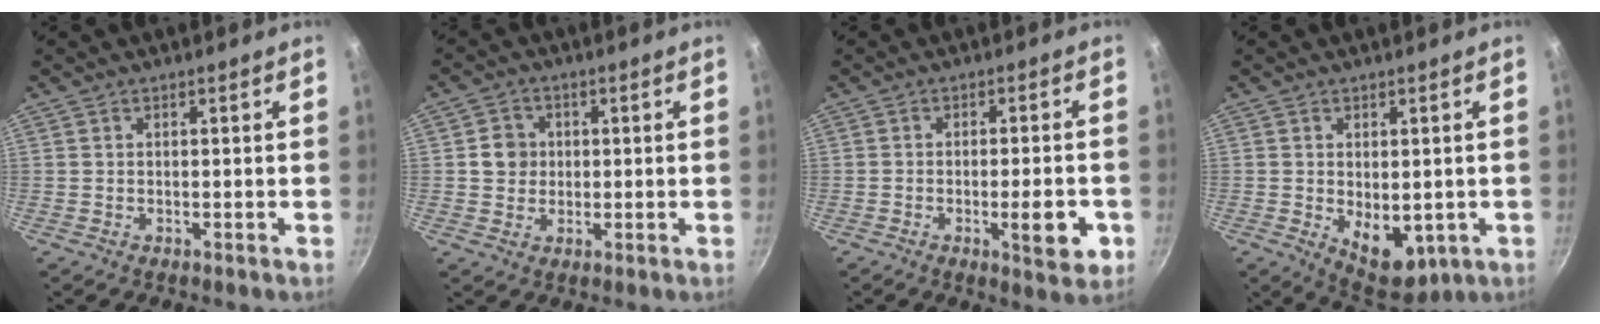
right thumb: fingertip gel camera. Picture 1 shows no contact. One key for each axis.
{"total": 4.7, "fx": 0.4, "fy": 4.3, "fz": 1.7, "tx": 0.000, "ty": 0.005, "tz": 0.001}
{"total": 8.0, "fx": -2.6, "fy": 2.2, "fz": 7.2, "tx": -0.088, "ty": 0.006, "tz": -0.032}
{"total": 9.1, "fx": -1.4, "fy": 5.5, "fz": 7.1, "tx": -0.081, "ty": -0.014, "tz": -0.001}